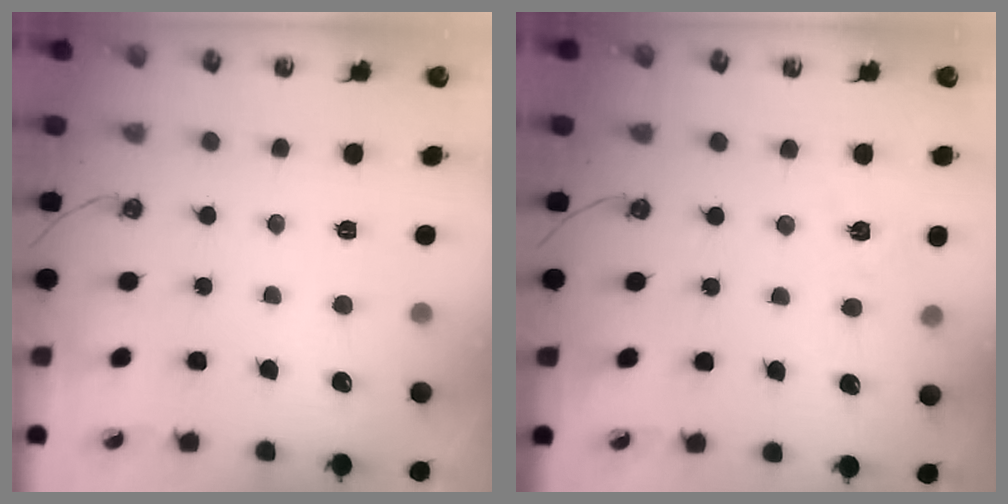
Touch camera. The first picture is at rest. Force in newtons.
{"total": 4.7, "press": 4.7, "slide": 0.6}